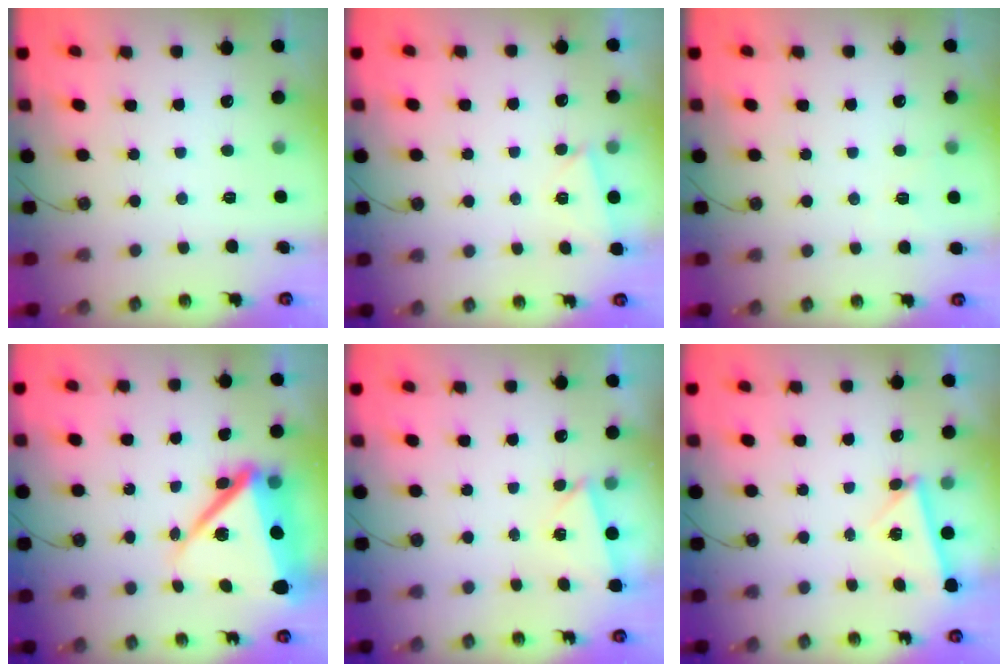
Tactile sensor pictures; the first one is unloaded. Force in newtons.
{"total": 3.1, "press": 2.4, "slide": 1.9}
{"total": 3.2, "press": 2.5, "slide": 2.0}
{"total": 17.1, "press": 17.0, "slide": 1.9}
{"total": 3.0, "press": 2.4, "slide": 1.7}
{"total": 4.1, "press": 4.0, "slide": 0.9}